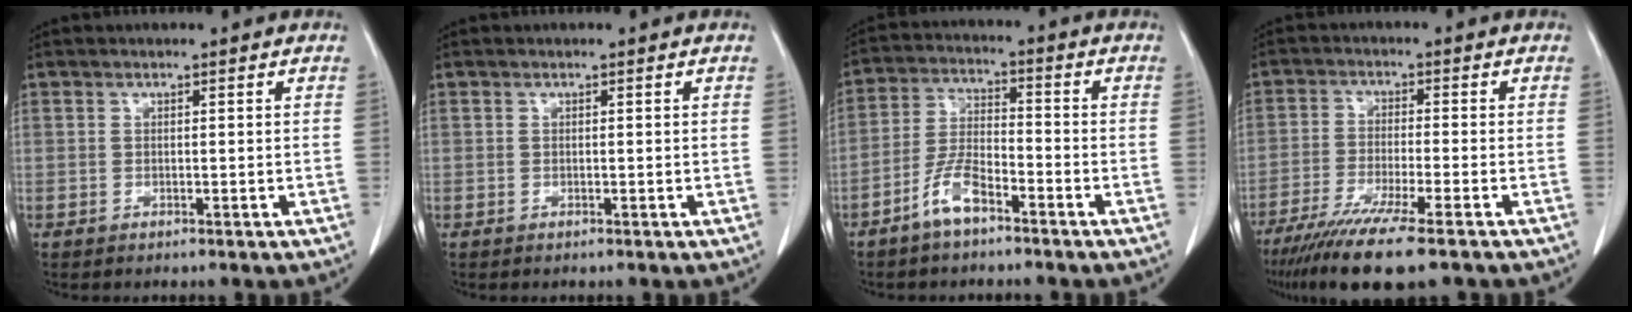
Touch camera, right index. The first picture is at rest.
{"total": 0.0}
{"total": 6.6, "force": [-4.5, 1.8, 4.6], "torque": [-0.100, 0.001, -0.090]}
{"total": 12.2, "force": [-9.0, 0.2, 8.1], "torque": [-0.136, -0.035, -0.147]}